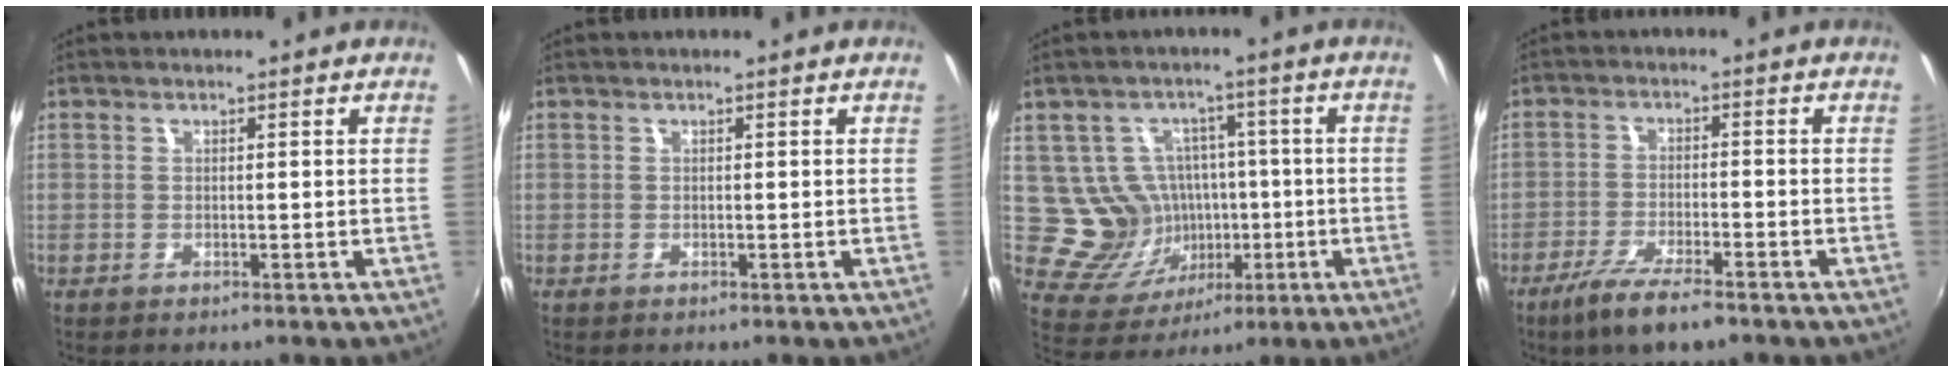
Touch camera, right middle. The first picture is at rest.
{"total": 0.0}
{"total": 10.0, "force": [-0.4, 9.4, 3.4], "torque": [-0.076, 0.006, 0.014]}
{"total": 7.9, "force": [-5.8, 0.6, 5.3], "torque": [-0.124, -0.024, -0.108]}